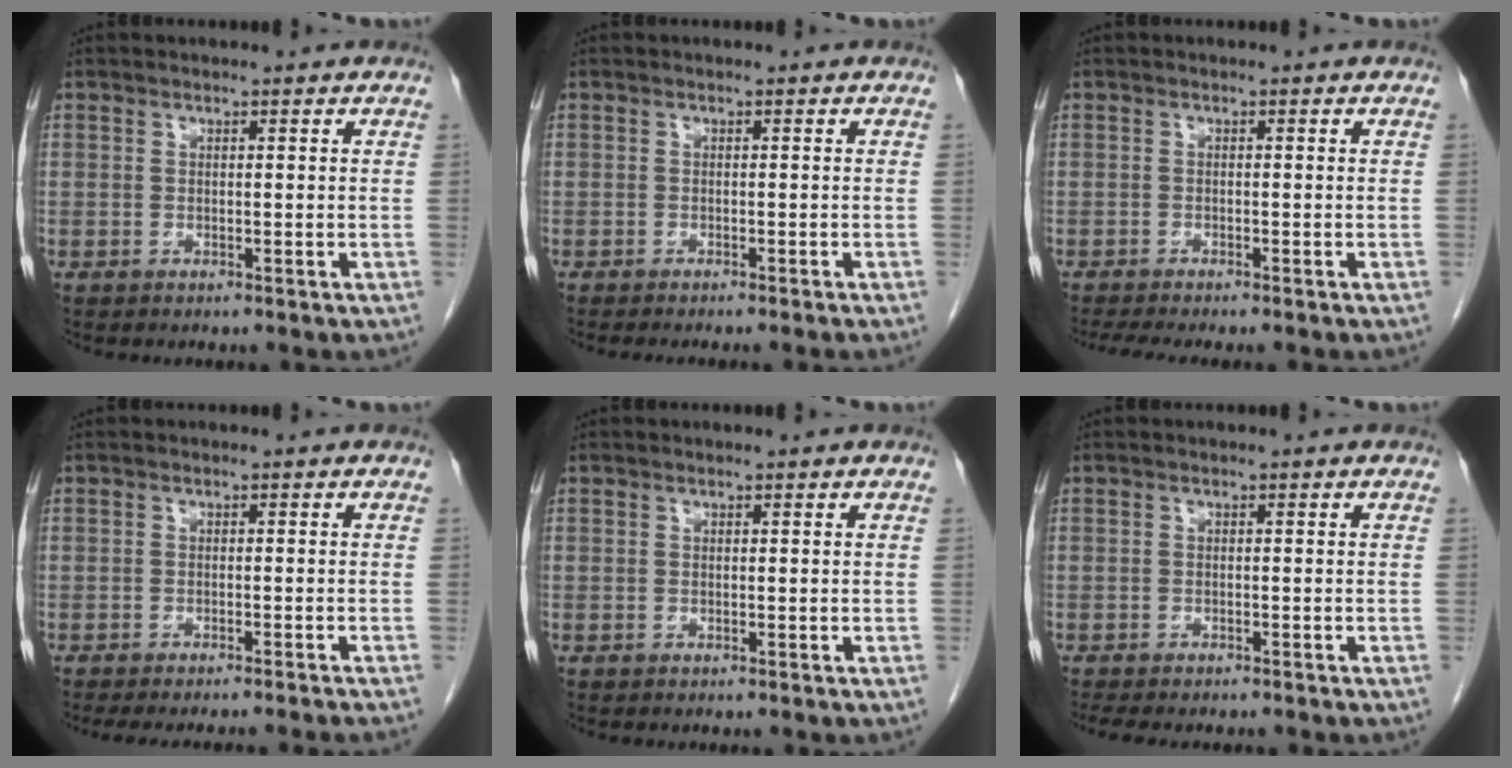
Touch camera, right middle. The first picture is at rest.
{"total": 4.6, "force": [-4.0, -0.3, 2.2], "torque": [-0.015, -0.003, -0.052]}
{"total": 5.8, "force": [-5.0, 0.3, 3.1], "torque": [-0.039, -0.012, -0.076]}
{"total": 11.0, "force": [-10.0, -0.1, 4.6], "torque": [-0.036, -0.021, -0.123]}
{"total": 0.0}
{"total": 7.7, "force": [-6.6, 1.8, 3.4], "torque": [-0.044, -0.007, -0.090]}